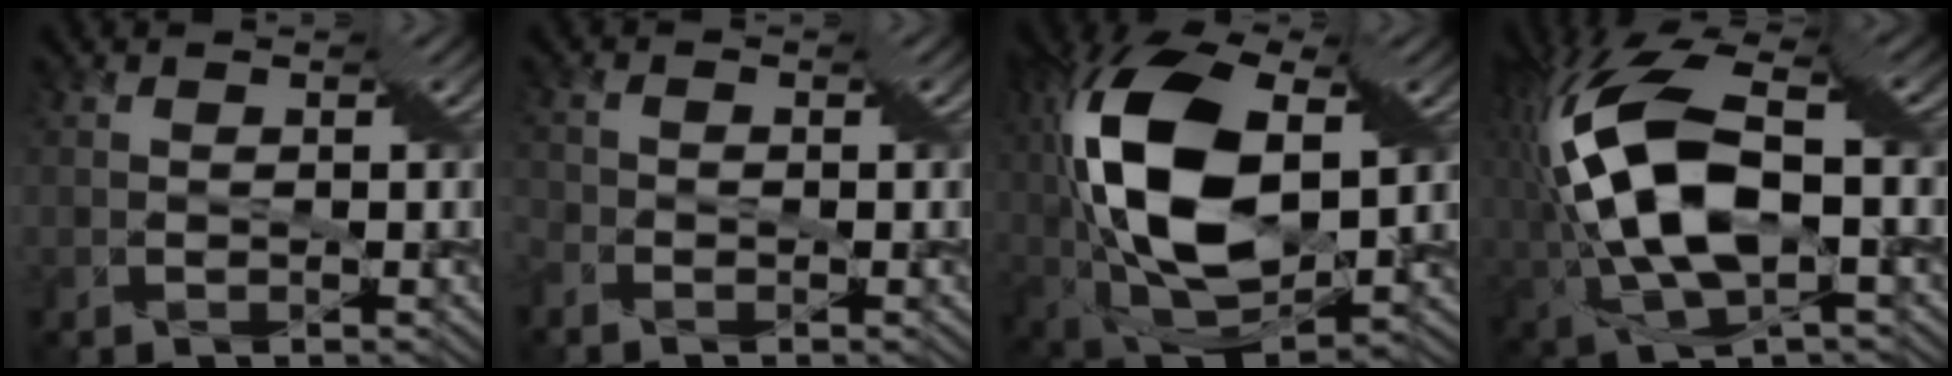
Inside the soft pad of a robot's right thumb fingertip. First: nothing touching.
{"total": 2.7, "force": [-1.9, 1.2, 1.4], "torque": [-0.027, -0.005, -0.040]}
{"total": 17.3, "force": [2.5, 8.8, 14.7], "torque": [-0.316, 0.014, 0.037]}
{"total": 15.5, "force": [1.1, 7.1, 13.8], "torque": [-0.322, 0.002, 0.013]}